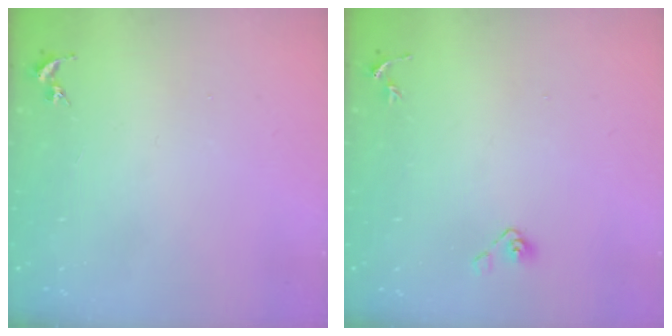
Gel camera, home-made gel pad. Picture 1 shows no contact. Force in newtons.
{"total": 5.0, "press": 4.4, "slide": 2.3}